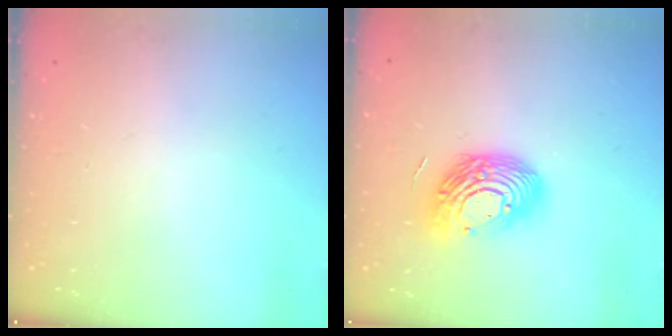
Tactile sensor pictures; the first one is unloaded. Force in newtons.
{"total": 14.8, "press": 14.8, "slide": 1.0}